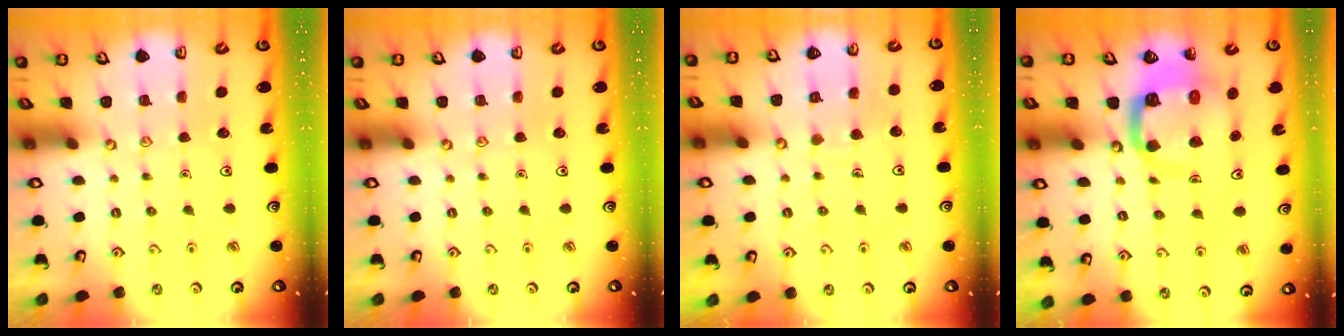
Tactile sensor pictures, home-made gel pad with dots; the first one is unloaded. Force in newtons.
{"total": 0.0}
{"total": 5.4, "press": 5.4, "slide": 0.5}
{"total": 9.2, "press": 9.1, "slide": 1.2}